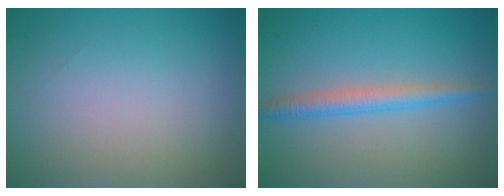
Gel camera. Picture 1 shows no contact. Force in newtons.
{"total": 2.6, "press": 2.6, "slide": 0.0}